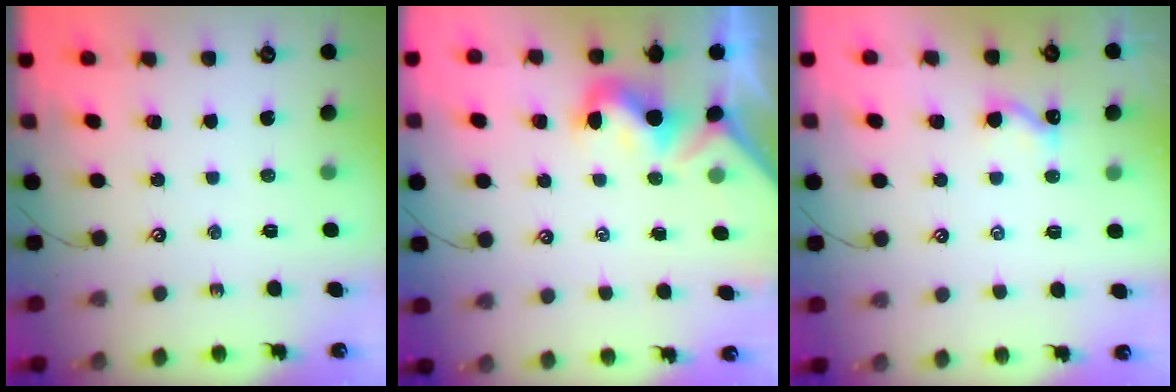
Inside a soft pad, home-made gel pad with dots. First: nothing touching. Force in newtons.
{"total": 1.0, "press": 0.7, "slide": 0.6}
{"total": 1.9, "press": 1.9, "slide": 0.3}